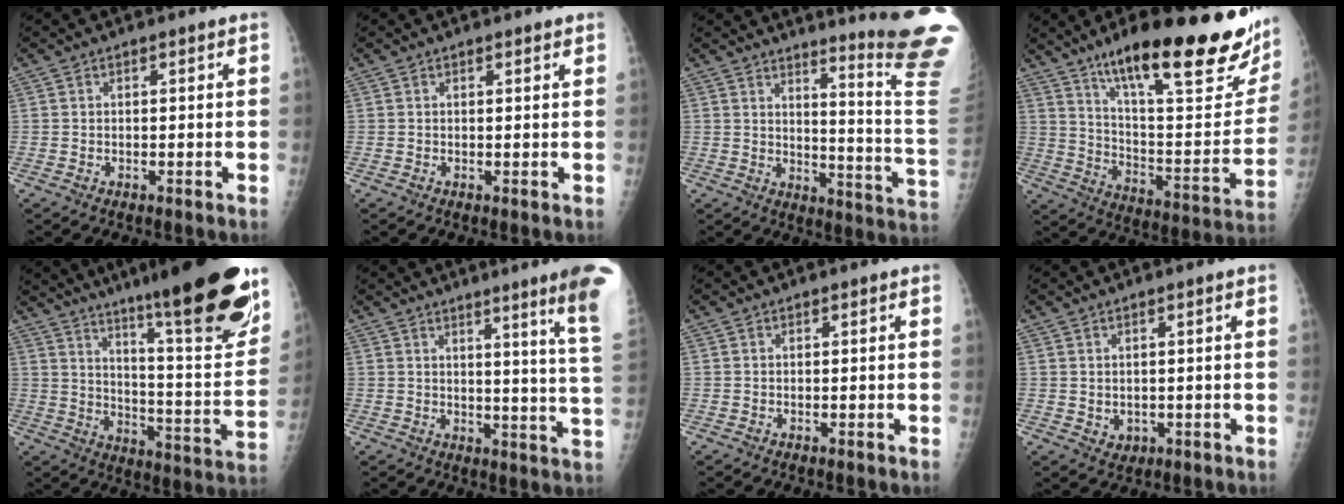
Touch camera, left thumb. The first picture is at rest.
{"total": 1.1, "force": [0.8, 0.2, 0.7], "torque": [-0.008, -0.002, 0.011]}
{"total": 19.4, "force": [16.3, -1.6, 10.3], "torque": [-0.125, -0.194, 0.195]}
{"total": 31.1, "force": [19.1, 7.3, 23.5], "torque": [-0.292, -0.060, 0.298]}
{"total": 29.0, "force": [19.9, 3.5, 20.8], "torque": [-0.283, -0.090, 0.292]}
{"total": 13.6, "force": [8.6, -1.0, 10.5], "torque": [-0.127, -0.065, 0.094]}
{"total": 0.0}
{"total": 2.2, "force": [0.0, 1.8, 1.3], "torque": [-0.014, -0.004, 0.010]}